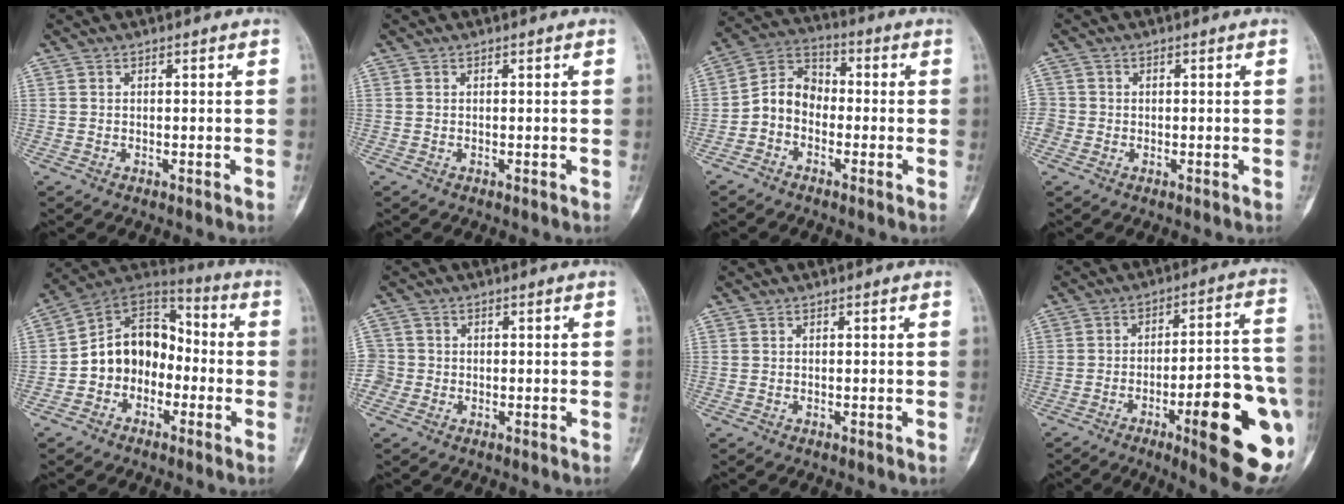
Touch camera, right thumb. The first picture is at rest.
{"total": 0.0}
{"total": 7.6, "force": [-2.1, 6.1, 4.0], "torque": [-0.054, 0.040, -0.055]}
{"total": 2.4, "force": [-0.8, 2.2, 0.5], "torque": [-0.003, 0.008, -0.019]}
{"total": 13.3, "force": [-2.7, 10.5, 7.6], "torque": [-0.092, 0.059, -0.062]}
{"total": 3.1, "force": [-0.9, 2.9, 0.3], "torque": [0.007, 0.011, -0.024]}
{"total": 0.0}
{"total": 21.5, "force": [-7.6, 4.9, 19.5], "torque": [-0.210, 0.021, -0.093]}